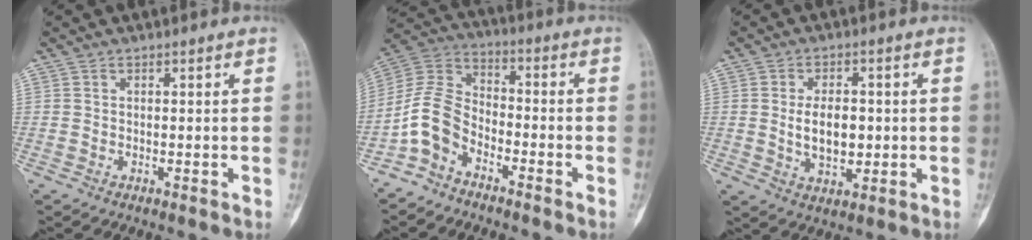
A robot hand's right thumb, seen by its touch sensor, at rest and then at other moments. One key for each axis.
{"total": 9.5, "fx": -5.2, "fy": 5.9, "fz": 5.2, "tx": -0.106, "ty": 0.056, "tz": -0.118}
{"total": 7.4, "fx": 0.0, "fy": 4.4, "fz": 5.9, "tx": -0.083, "ty": -0.004, "tz": 0.004}